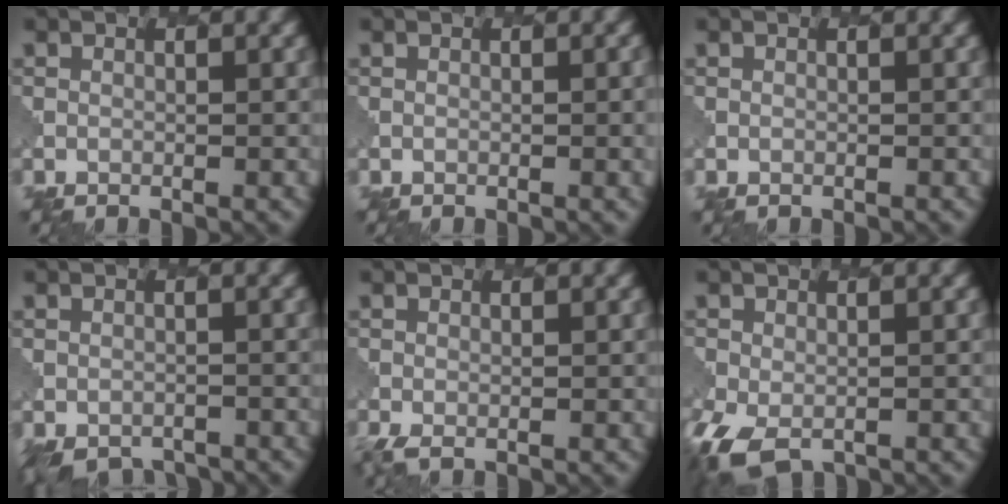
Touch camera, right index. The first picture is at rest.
{"total": 1.5, "force": [-0.1, 0.2, 1.5], "torque": [-0.015, -0.003, -0.002]}
{"total": 0.0}
{"total": 4.8, "force": [-4.2, 1.9, 1.4], "torque": [-0.024, -0.021, -0.057]}
{"total": 1.4, "force": [-1.0, 0.2, 0.9], "torque": [-0.024, -0.005, -0.023]}
{"total": 4.2, "force": [-2.5, 2.4, 2.4], "torque": [-0.053, -0.020, -0.047]}